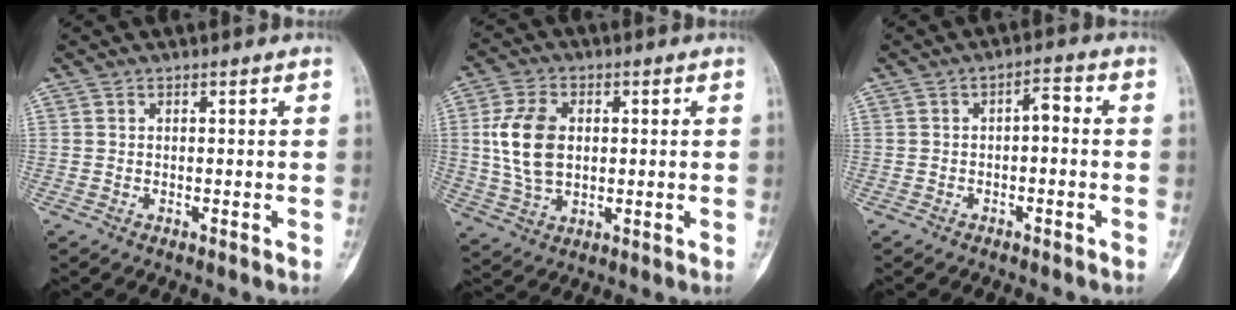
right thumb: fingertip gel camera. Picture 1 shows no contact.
{"total": 10.5, "force": [1.1, 7.1, 7.7], "torque": [-0.145, 0.002, 0.027]}
{"total": 3.1, "force": [-0.5, 1.5, 2.7], "torque": [-0.033, 0.021, -0.016]}